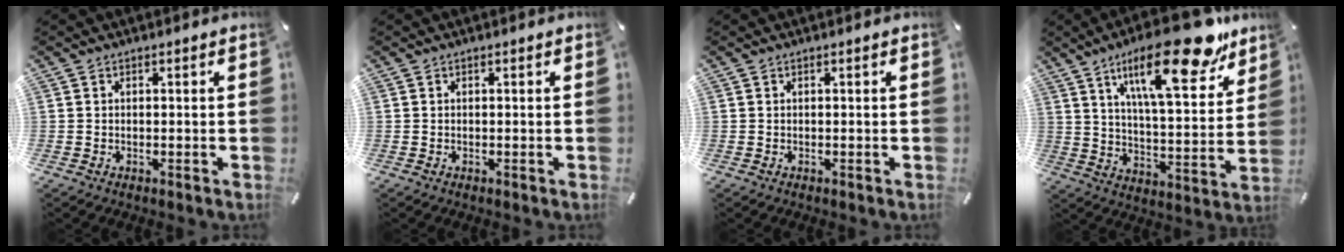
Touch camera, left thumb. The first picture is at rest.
{"total": 0.0}
{"total": 0.0}
{"total": 23.9, "force": [14.8, 7.9, 17.1], "torque": [-0.257, -0.078, 0.234]}